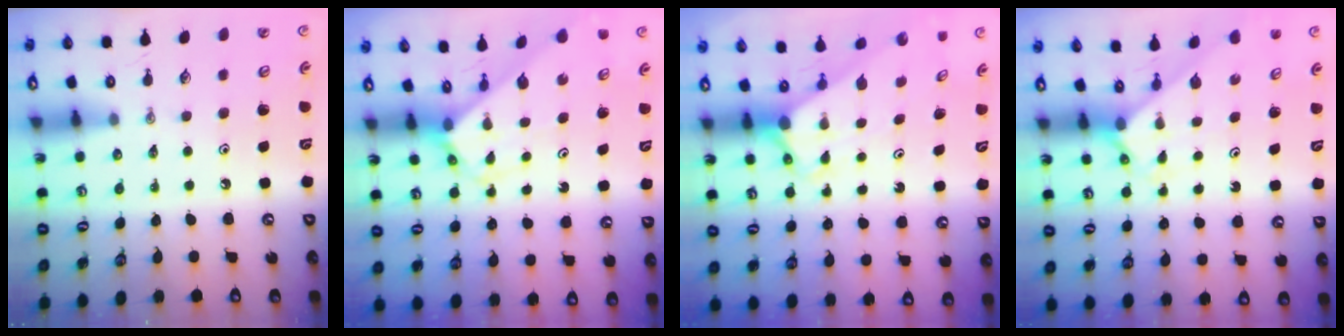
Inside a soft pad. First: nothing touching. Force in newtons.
{"total": 2.9, "press": 2.9, "slide": 0.1}
{"total": 2.7, "press": 2.7, "slide": 0.0}
{"total": 2.3, "press": 2.3, "slide": 0.1}